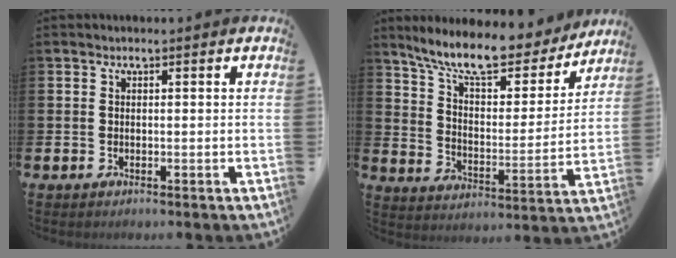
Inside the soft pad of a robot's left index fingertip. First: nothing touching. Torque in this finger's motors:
{"motor_torque": [1.12, -1.02, 0.36, 0.21]}